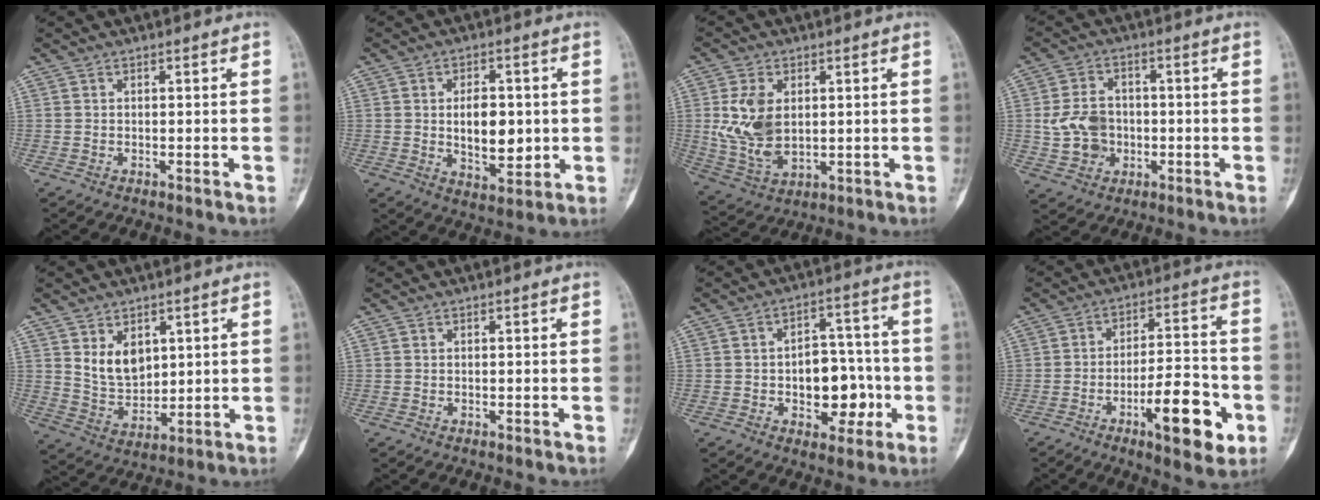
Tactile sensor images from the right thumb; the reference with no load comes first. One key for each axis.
{"total": 9.7, "fx": 0.2, "fy": 5.6, "fz": 7.9, "tx": -0.092, "ty": -0.009, "tz": 0.014}
{"total": 11.1, "fx": 1.7, "fy": 7.1, "fz": 8.4, "tx": -0.157, "ty": -0.010, "tz": 0.047}
{"total": 8.7, "fx": -0.7, "fy": 7.1, "fz": 4.9, "tx": -0.071, "ty": 0.012, "tz": -0.009}
{"total": 7.8, "fx": 3.0, "fy": 5.2, "fz": 4.9, "tx": -0.062, "ty": -0.029, "tz": 0.070}
{"total": 0.0}
{"total": 11.8, "fx": -2.3, "fy": 7.7, "fz": 8.6, "tx": -0.075, "ty": 0.036, "tz": -0.026}
{"total": 14.5, "fx": -5.6, "fy": 5.0, "fz": 12.4, "tx": -0.168, "ty": 0.030, "tz": -0.082}